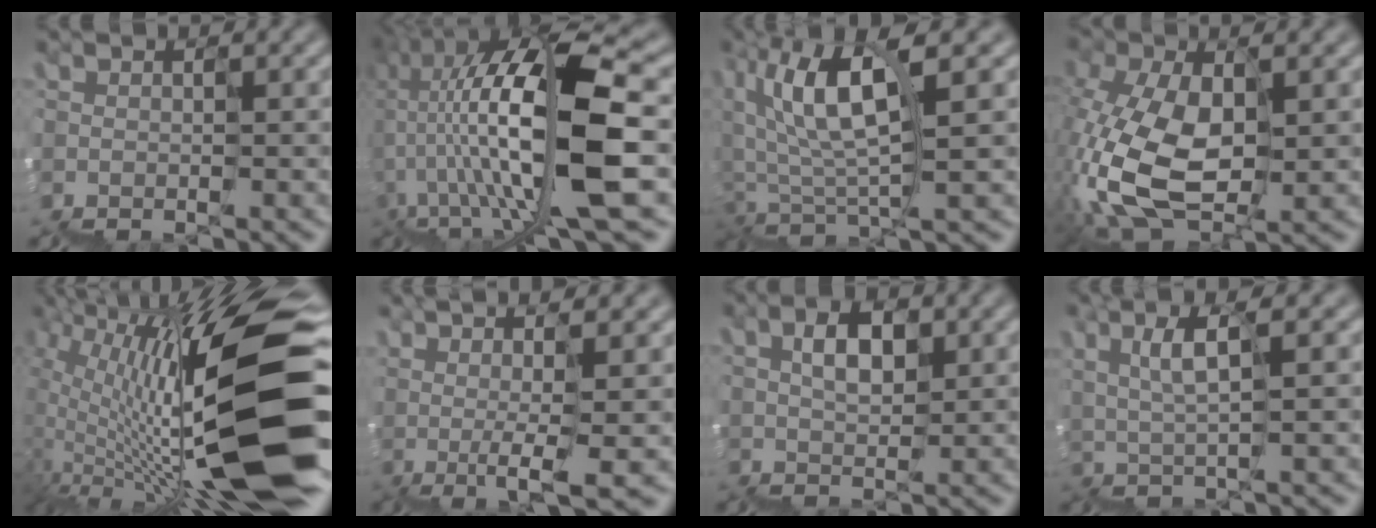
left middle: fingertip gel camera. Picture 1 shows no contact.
{"total": 13.2, "force": [2.2, 4.0, 12.4], "torque": [-0.229, 0.015, 0.064]}
{"total": 6.3, "force": [2.2, 1.8, 5.6], "torque": [-0.098, 0.018, 0.038]}
{"total": 6.7, "force": [-0.3, 4.4, 5.1], "torque": [-0.133, 0.000, 0.000]}
{"total": 14.8, "force": [2.3, 3.6, 14.2], "torque": [-0.230, 0.025, 0.047]}
{"total": 4.9, "force": [0.5, 0.9, 4.8], "torque": [-0.044, 0.008, 0.019]}
{"total": 2.7, "force": [2.3, 1.1, 1.1], "torque": [-0.006, 0.015, 0.045]}
{"total": 2.9, "force": [2.1, 0.2, 2.0], "torque": [-0.030, 0.011, 0.046]}